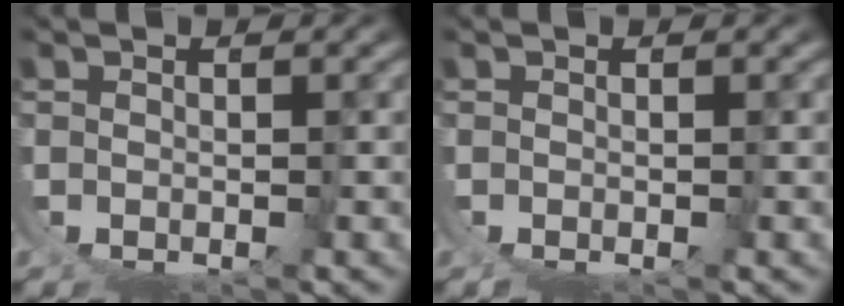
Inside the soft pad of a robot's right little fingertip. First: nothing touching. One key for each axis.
{"total": 0.8, "fx": -0.4, "fy": -0.7, "fz": 0.0, "tx": 0.006, "ty": -0.003, "tz": -0.005}